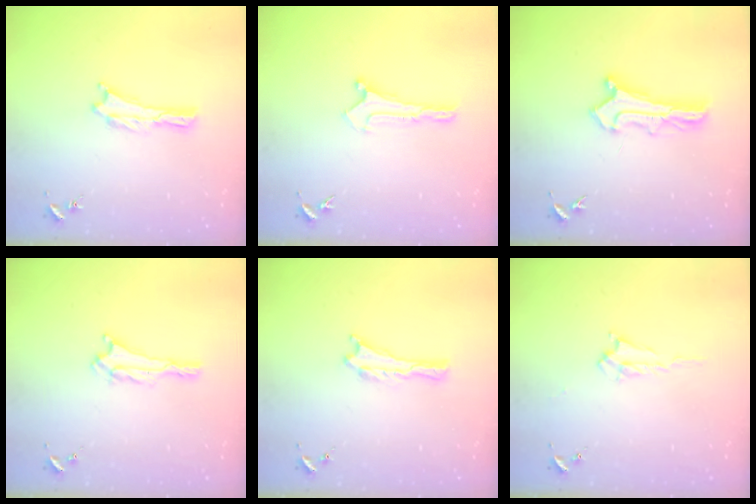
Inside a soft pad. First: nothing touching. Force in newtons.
{"total": 0.0}
{"total": 2.6, "press": 2.6, "slide": 0.2}
{"total": 1.0, "press": 1.0, "slide": 0.1}
{"total": 0.0}
{"total": 1.7, "press": 1.7, "slide": 0.3}